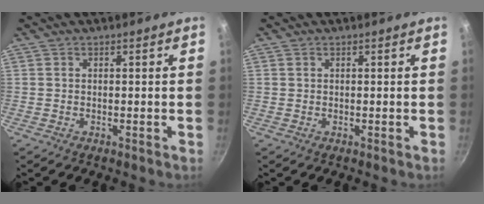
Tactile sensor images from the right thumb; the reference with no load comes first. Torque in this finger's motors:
{"motor_torque": [-0.08, -0.21, -0.28, 0.17, -0.01]}